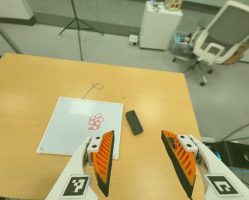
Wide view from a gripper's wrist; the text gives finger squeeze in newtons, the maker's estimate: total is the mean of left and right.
{"total": 0.0}